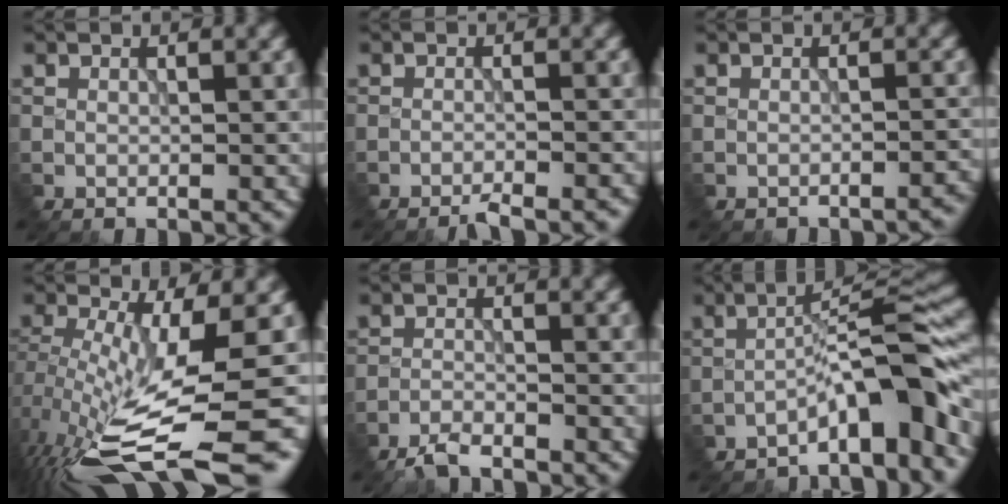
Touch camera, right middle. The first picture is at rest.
{"total": 2.9, "force": [-2.6, 0.1, 1.1], "torque": [-0.021, 0.010, -0.047]}
{"total": 1.7, "force": [-1.7, 0.2, 0.3], "torque": [0.001, 0.010, -0.028]}
{"total": 10.6, "force": [-4.7, 2.5, 9.2], "torque": [-0.201, -0.016, -0.059]}
{"total": 2.6, "force": [-2.6, 0.0, 0.0], "torque": [-0.011, 0.002, -0.059]}
{"total": 7.3, "force": [-5.2, 0.8, 5.1], "torque": [-0.072, 0.030, -0.089]}